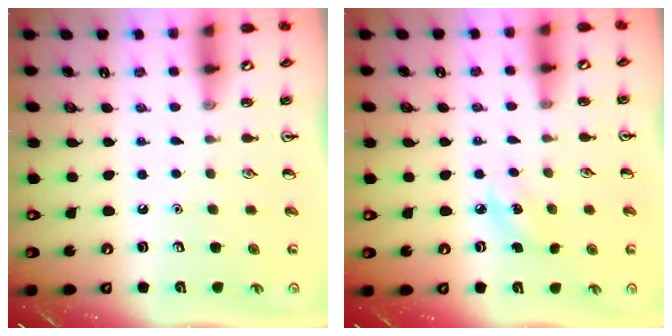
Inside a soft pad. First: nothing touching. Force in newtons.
{"total": 5.3, "press": 5.1, "slide": 1.3}